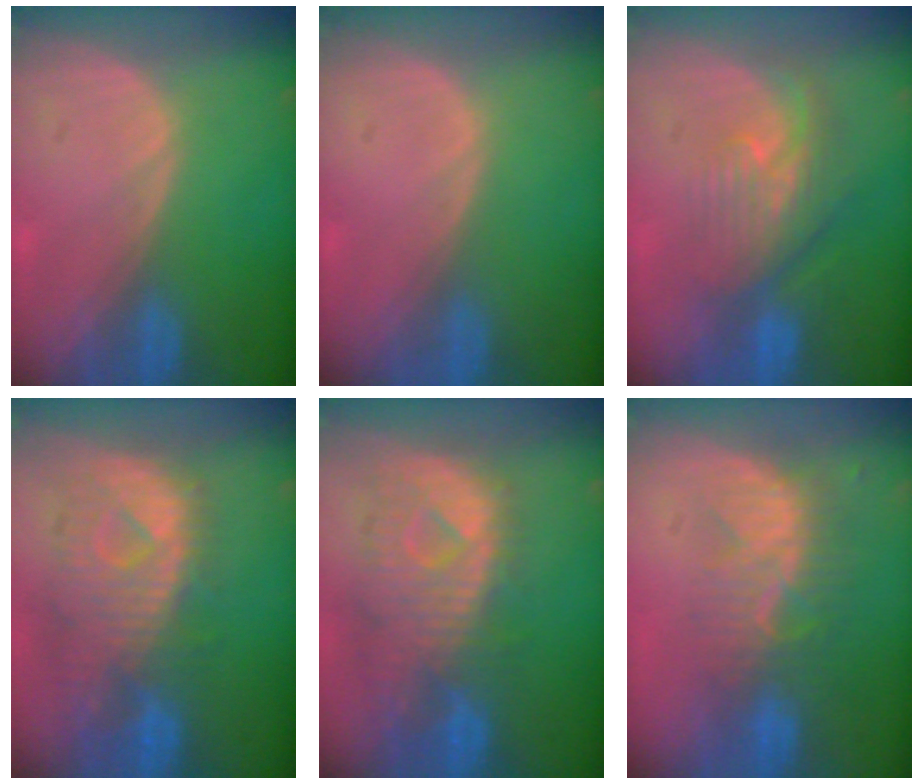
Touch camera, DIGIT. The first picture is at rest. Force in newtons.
{"total": 0.0}
{"total": 8.0, "press": 7.2, "slide": 3.3}
{"total": 10.9, "press": 9.6, "slide": 5.0}
{"total": 11.2, "press": 9.8, "slide": 5.4}
{"total": 8.5, "press": 7.7, "slide": 3.5}